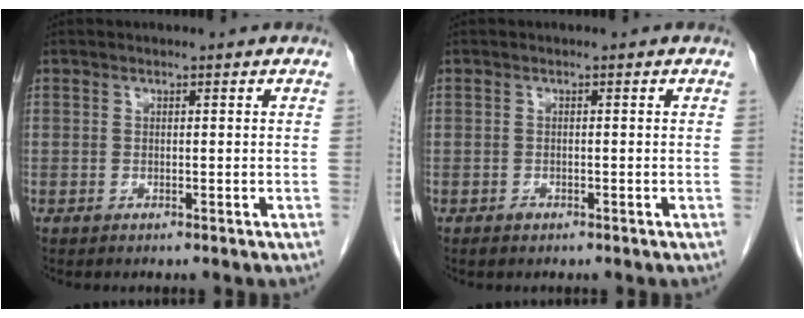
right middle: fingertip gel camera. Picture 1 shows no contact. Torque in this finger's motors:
{"motor_torque": [0.53, -0.16, 0.01, 0.00]}